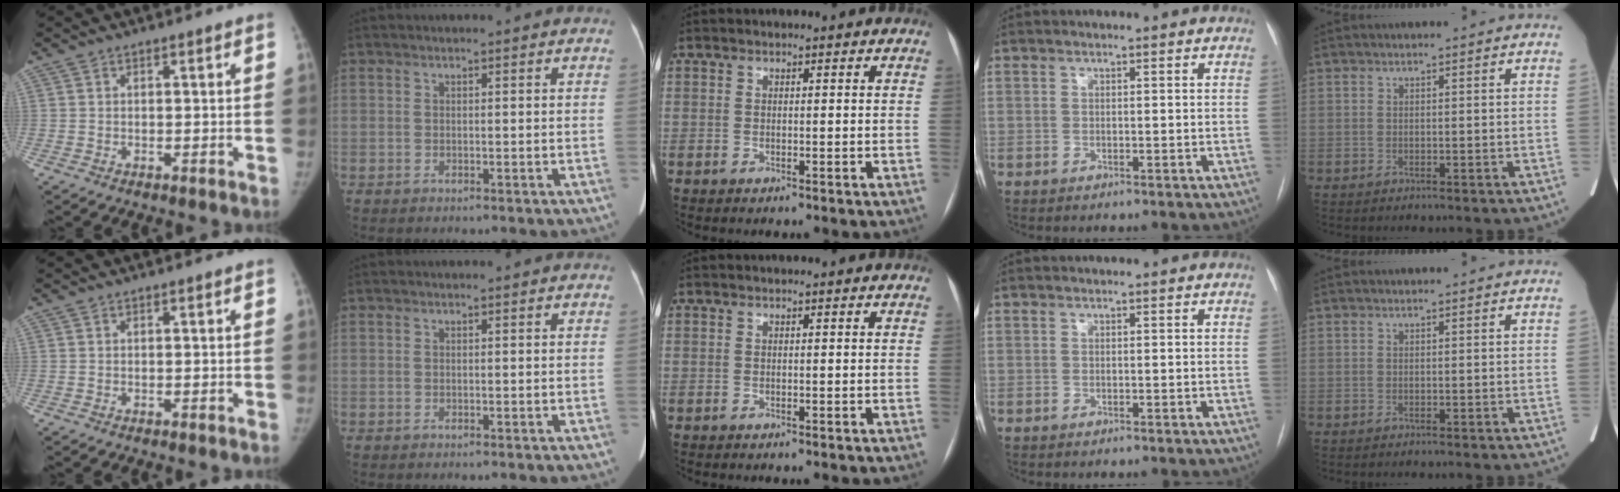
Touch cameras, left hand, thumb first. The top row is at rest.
{}